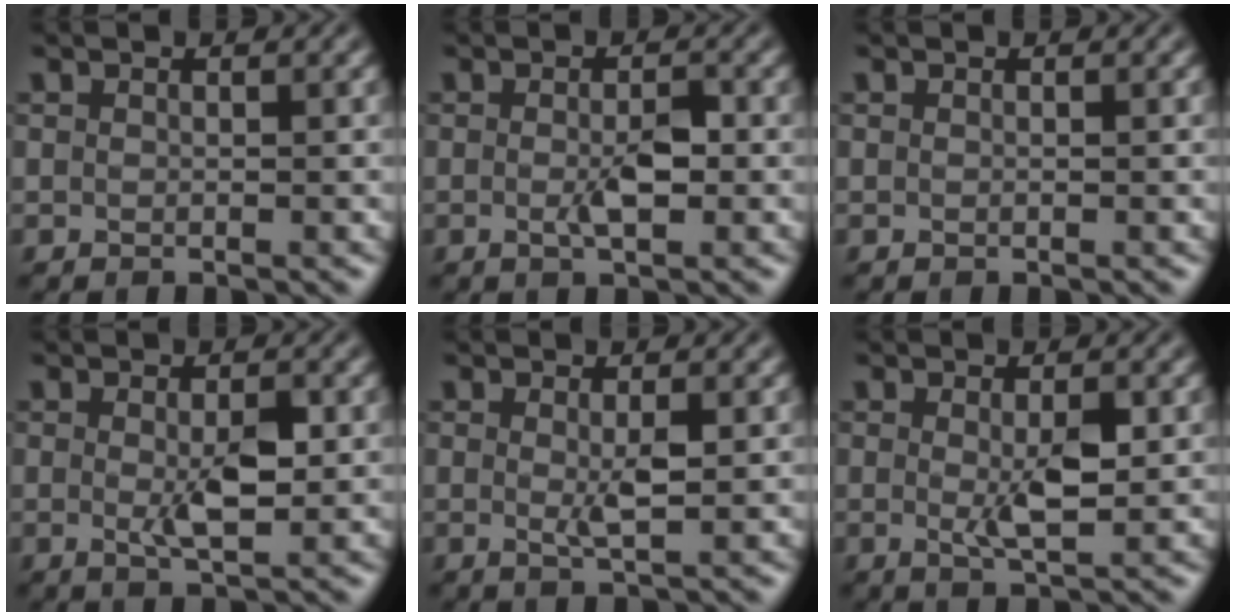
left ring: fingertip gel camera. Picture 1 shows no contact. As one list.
[{"total": 2.4, "force": [-0.7, 0.7, 2.2], "torque": [-0.042, -0.003, -0.011]}, {"total": 0.0}, {"total": 3.1, "force": [-0.5, 0.9, 3.0], "torque": [-0.055, -0.005, -0.005]}, {"total": 1.9, "force": [-0.2, 0.3, 1.9], "torque": [-0.036, -0.006, -0.001]}, {"total": 3.1, "force": [-0.3, 0.7, 3.0], "torque": [-0.056, -0.006, -0.002]}]